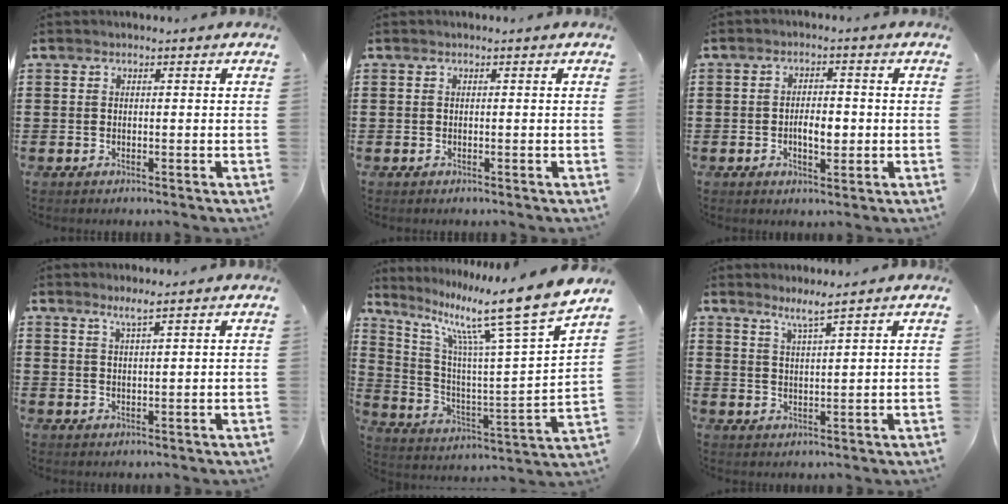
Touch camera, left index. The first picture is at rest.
{"total": 0.0}
{"total": 3.7, "force": [-0.5, 1.8, 3.3], "torque": [-0.054, 0.001, -0.013]}
{"total": 2.3, "force": [1.7, -0.1, 1.4], "torque": [-0.031, 0.001, 0.031]}
{"total": 13.7, "force": [10.2, 0.2, 9.1], "torque": [-0.177, -0.075, 0.150]}
{"total": 3.2, "force": [2.7, -0.5, 1.5], "torque": [-0.038, -0.006, 0.048]}